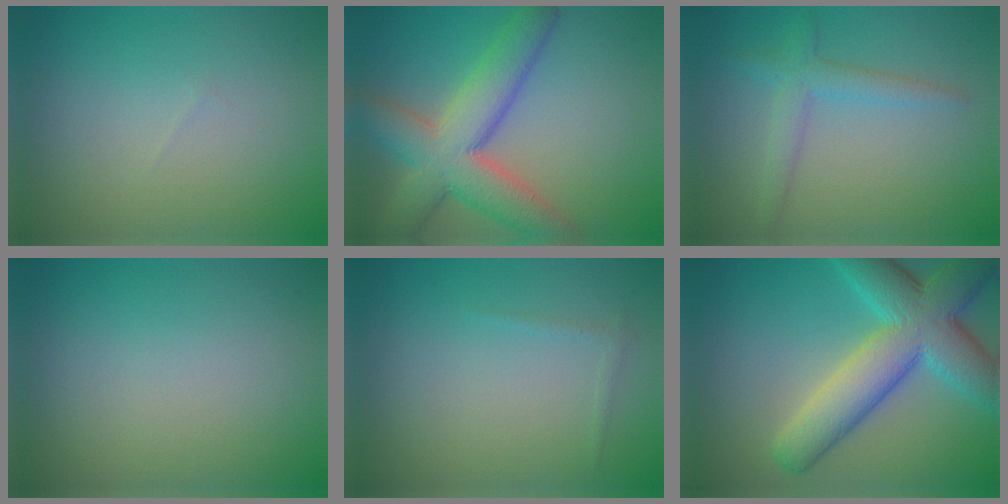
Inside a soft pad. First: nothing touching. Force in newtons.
{"total": 8.3, "press": 8.3, "slide": 0.4}
{"total": 2.5, "press": 2.5, "slide": 0.1}
{"total": 0.0}
{"total": 0.6, "press": 0.6, "slide": 0.1}
{"total": 9.8, "press": 9.8, "slide": 0.4}